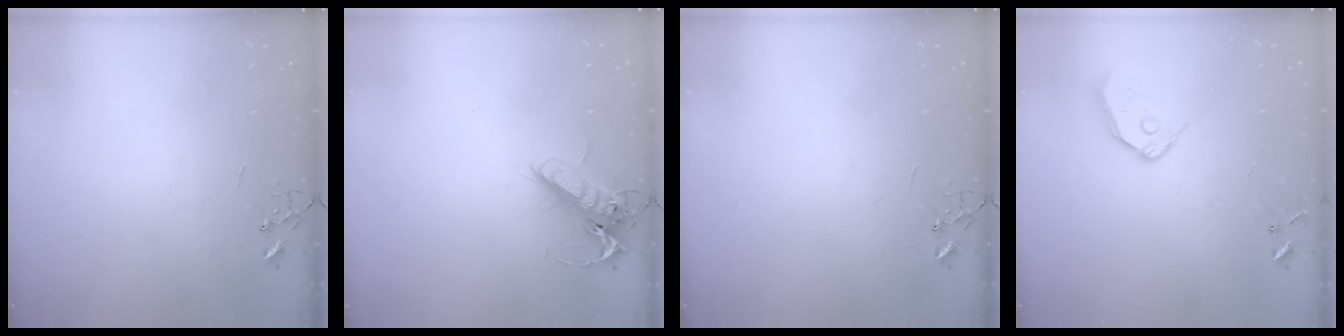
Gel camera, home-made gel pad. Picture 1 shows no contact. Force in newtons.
{"total": 13.3, "press": 13.1, "slide": 2.4}
{"total": 0.0}
{"total": 9.8, "press": 9.7, "slide": 1.3}